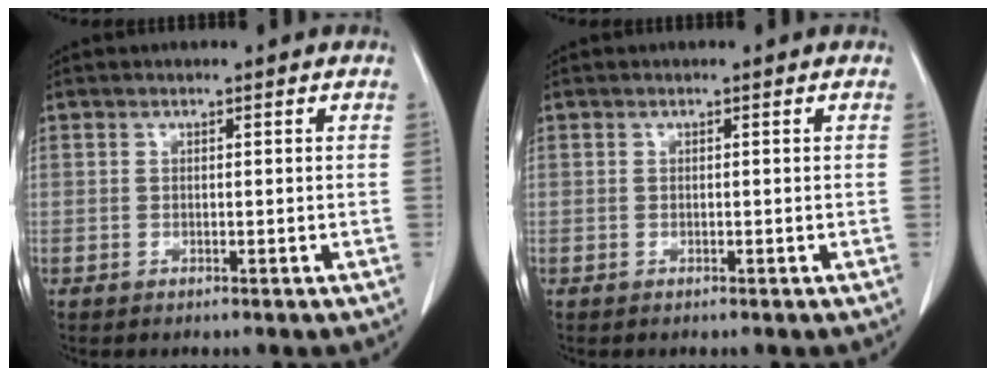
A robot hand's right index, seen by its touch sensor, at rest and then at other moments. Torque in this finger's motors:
{"motor_torque": [-0.01, 0.01, 0.00, 0.00]}